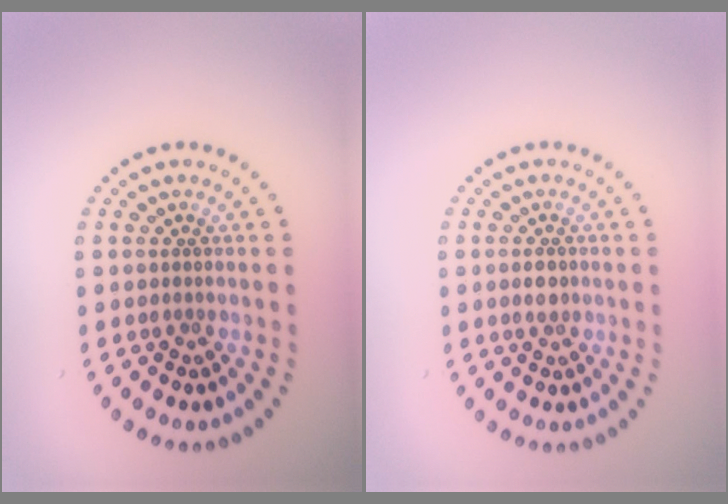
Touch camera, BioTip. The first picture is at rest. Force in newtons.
{"total": 1.6, "press": 1.6, "slide": 0.2}